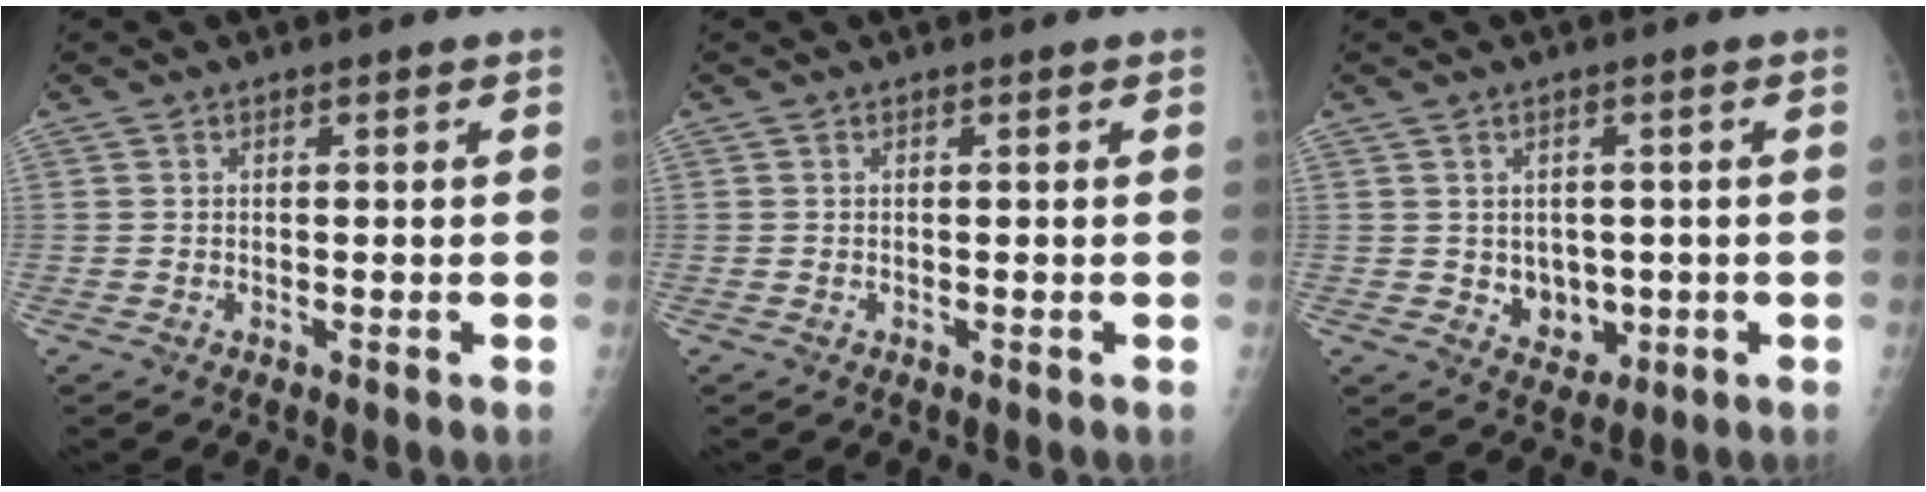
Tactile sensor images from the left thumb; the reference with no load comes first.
{"total": 0.0}
{"total": 5.6, "force": [-0.5, 4.6, 3.2], "torque": [-0.017, -0.003, 0.007]}